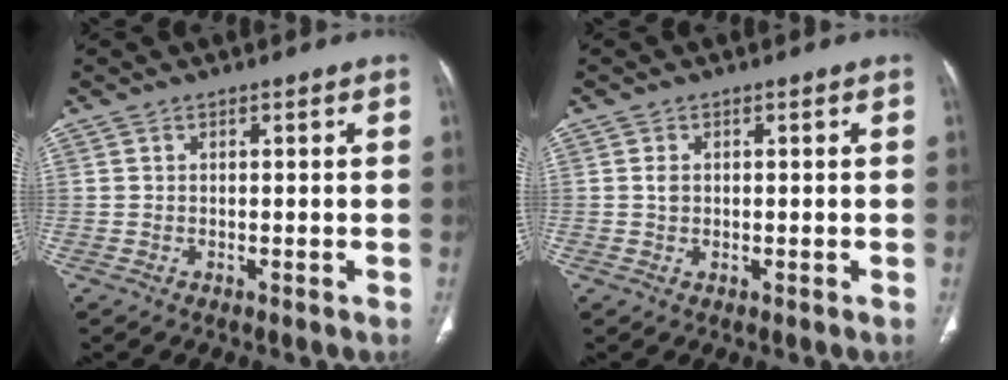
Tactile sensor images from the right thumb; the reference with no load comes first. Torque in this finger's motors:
{"motor_torque": [-0.09, 0.39, 0.02, 0.49, 0.03]}